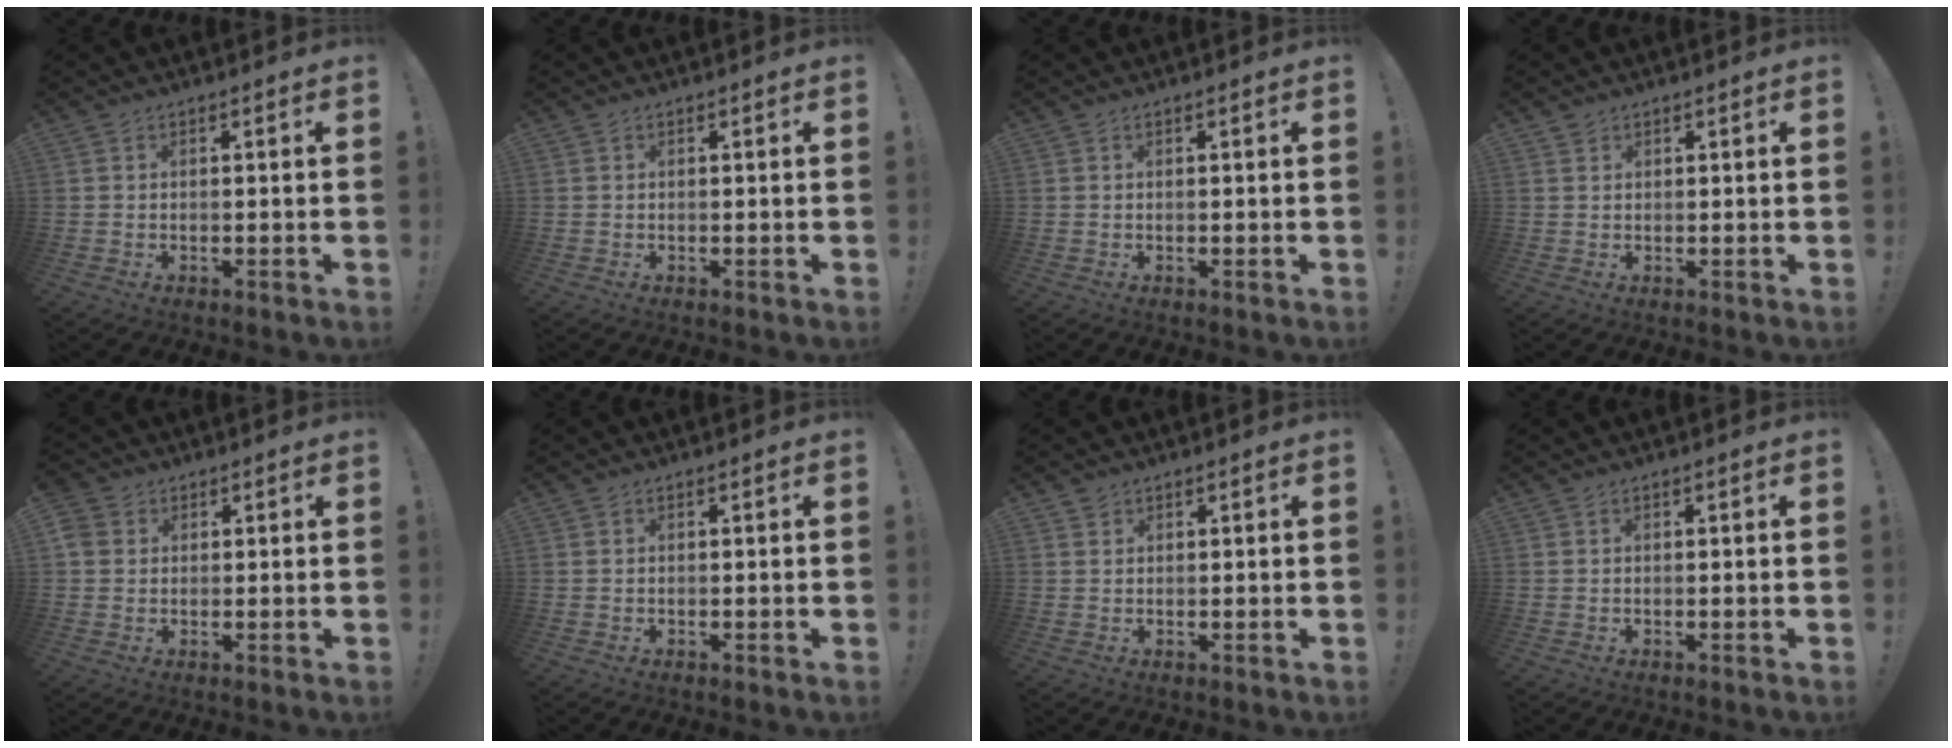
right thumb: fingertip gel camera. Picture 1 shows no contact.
{"total": 0.0}
{"total": 0.0}
{"total": 1.4, "force": [1.1, 0.7, 0.0], "torque": [0.006, -0.008, 0.020]}
{"total": 3.7, "force": [1.5, 3.1, 1.3], "torque": [-0.023, 0.002, 0.031]}
{"total": 0.0}
{"total": 1.4, "force": [1.2, 0.8, 0.2], "torque": [0.012, -0.011, 0.018]}
{"total": 0.0}